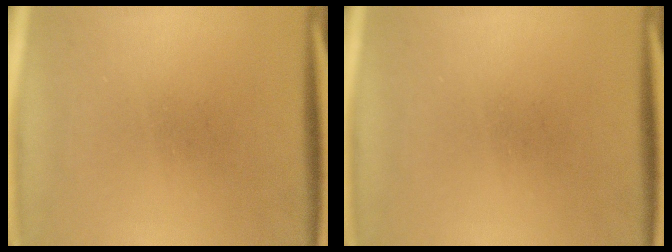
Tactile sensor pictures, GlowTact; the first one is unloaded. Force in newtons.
{"total": 0.0}